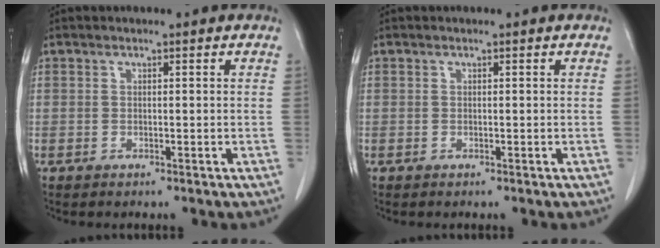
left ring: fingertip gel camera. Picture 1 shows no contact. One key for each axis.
{"total": 0.0}